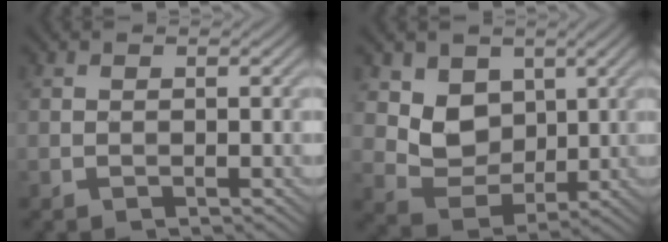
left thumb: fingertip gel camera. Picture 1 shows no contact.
{"total": 5.8, "force": [2.3, 4.6, 2.5], "torque": [-0.067, -0.016, 0.037]}